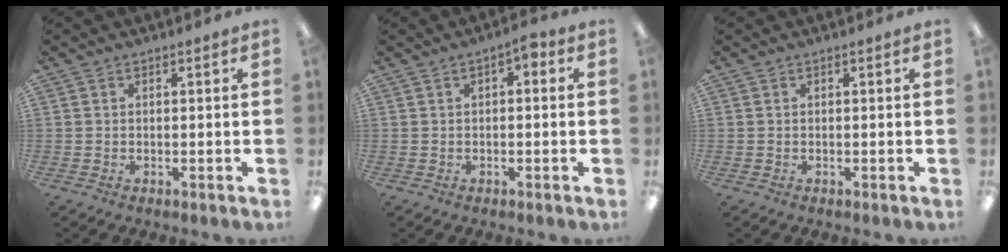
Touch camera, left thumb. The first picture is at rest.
{"total": 2.3, "force": [-0.2, 1.2, 2.0], "torque": [-0.031, 0.006, -0.008]}
{"total": 0.0}